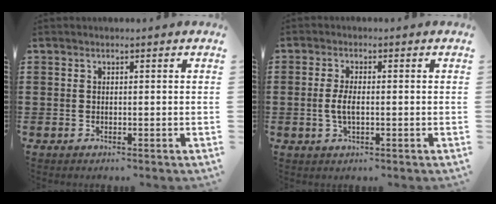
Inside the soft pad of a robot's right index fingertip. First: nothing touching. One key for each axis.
{"total": 3.2, "fx": -0.3, "fy": 1.2, "fz": 3.0, "tx": -0.069, "ty": -0.005, "tz": -0.011}